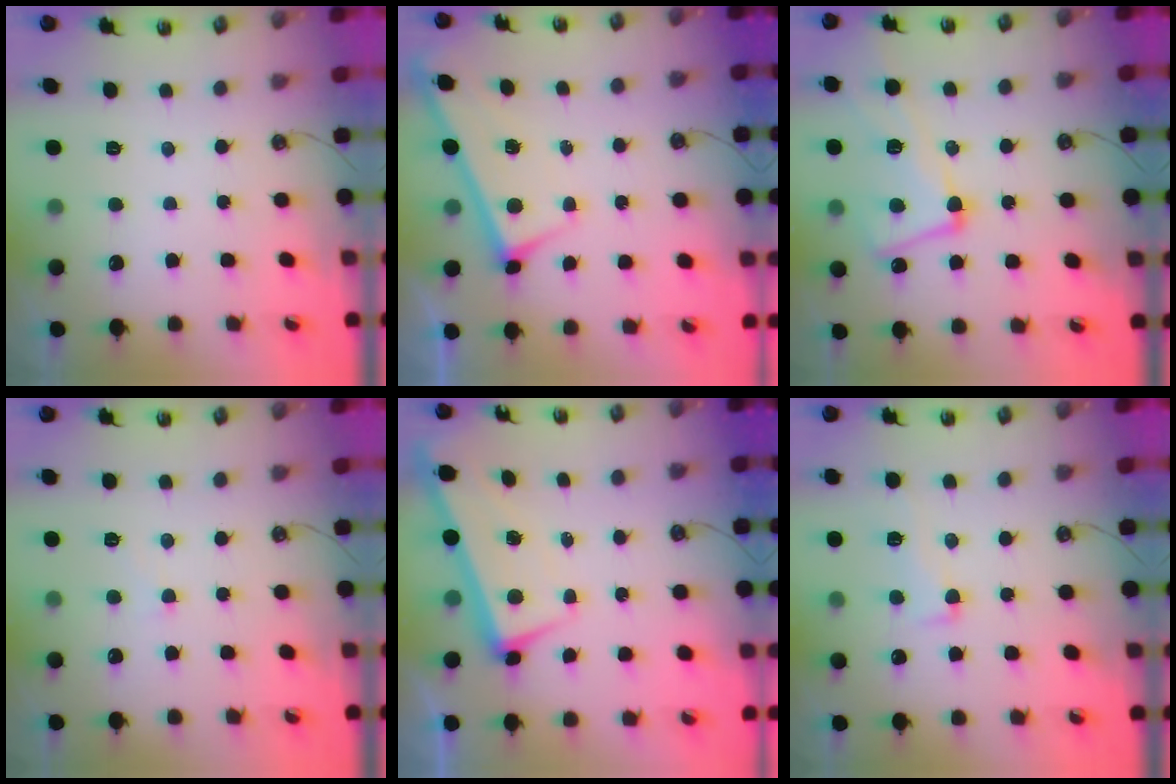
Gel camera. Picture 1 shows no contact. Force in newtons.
{"total": 3.1, "press": 3.1, "slide": 0.3}
{"total": 8.8, "press": 8.6, "slide": 1.7}
{"total": 0.7, "press": 0.5, "slide": 0.5}
{"total": 1.5, "press": 0.5, "slide": 1.5}
{"total": 2.2, "press": 1.5, "slide": 1.6}